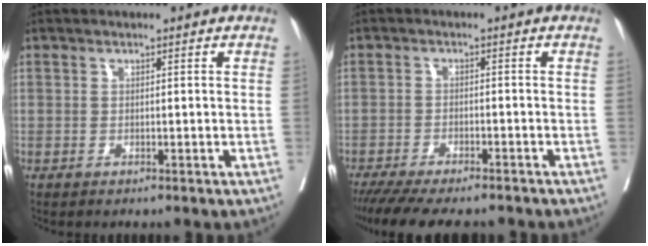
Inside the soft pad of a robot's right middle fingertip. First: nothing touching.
{"total": 13.0, "force": [-11.2, 2.8, 5.8], "torque": [-0.107, -0.021, -0.162]}